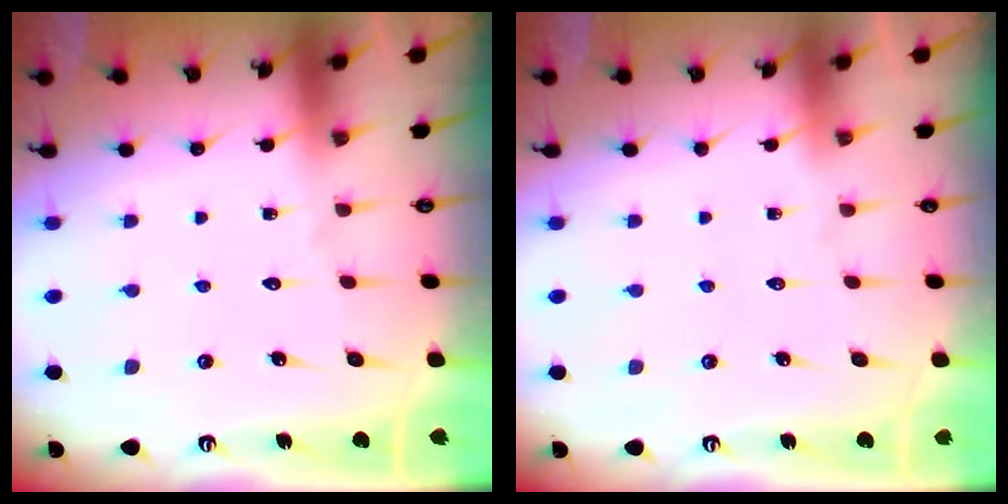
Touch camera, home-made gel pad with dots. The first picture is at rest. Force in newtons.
{"total": 0.0}